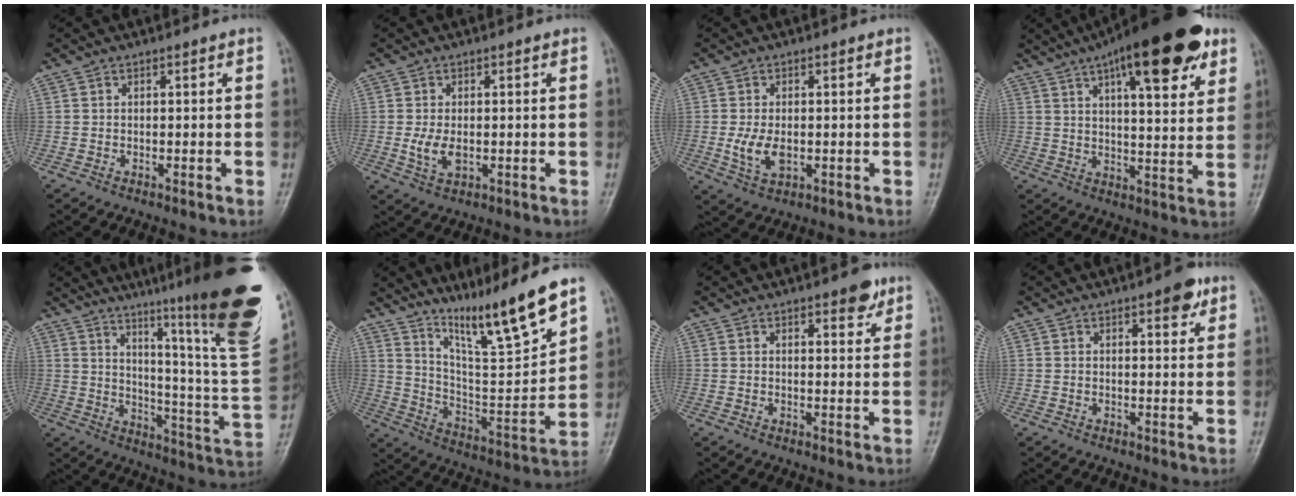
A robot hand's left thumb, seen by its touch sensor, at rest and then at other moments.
{"total": 4.1, "force": [-0.3, 2.4, 3.3], "torque": [-0.067, -0.009, -0.003]}
{"total": 5.2, "force": [-0.6, 3.0, 4.2], "torque": [-0.084, -0.011, -0.007]}
{"total": 21.3, "force": [11.5, 6.7, 16.6], "torque": [-0.224, -0.021, 0.167]}
{"total": 30.0, "force": [18.5, 2.9, 23.5], "torque": [-0.277, -0.101, 0.259]}
{"total": 16.5, "force": [12.4, 0.9, 10.8], "torque": [-0.159, -0.081, 0.224]}
{"total": 4.2, "force": [2.7, 1.8, 2.7], "torque": [-0.019, -0.012, 0.031]}
{"total": 4.2, "force": [2.4, 1.5, 3.0], "torque": [-0.030, -0.010, 0.028]}